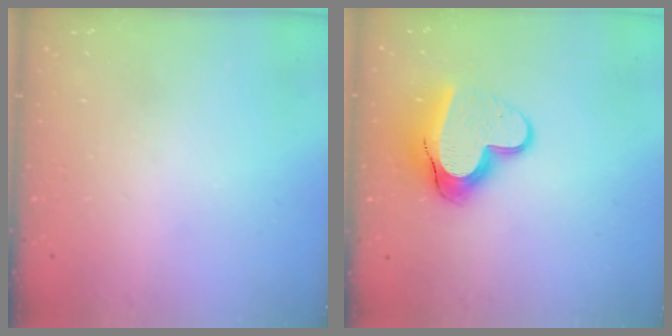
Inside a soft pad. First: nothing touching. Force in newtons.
{"total": 14.1, "press": 14.1, "slide": 1.1}